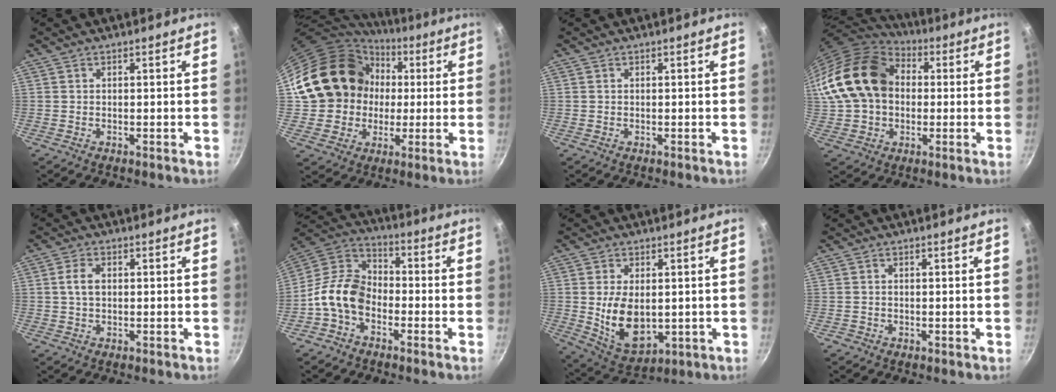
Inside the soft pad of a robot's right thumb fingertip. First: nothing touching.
{"total": 19.0, "force": [2.5, 16.8, 8.4], "torque": [-0.133, 0.034, 0.051]}
{"total": 0.0}
{"total": 20.3, "force": [2.8, 15.2, 13.2], "torque": [-0.232, 0.037, 0.046]}
{"total": 3.5, "force": [0.3, 2.3, 2.7], "torque": [-0.049, 0.007, 0.005]}
{"total": 11.3, "force": [-4.0, 8.0, 7.0], "torque": [-0.104, 0.049, -0.102]}
{"total": 11.5, "force": [0.2, 7.1, 9.1], "torque": [-0.145, -0.017, 0.025]}
{"total": 0.5, "force": [-0.2, 0.5, 0.1], "torque": [-0.001, 0.002, -0.005]}